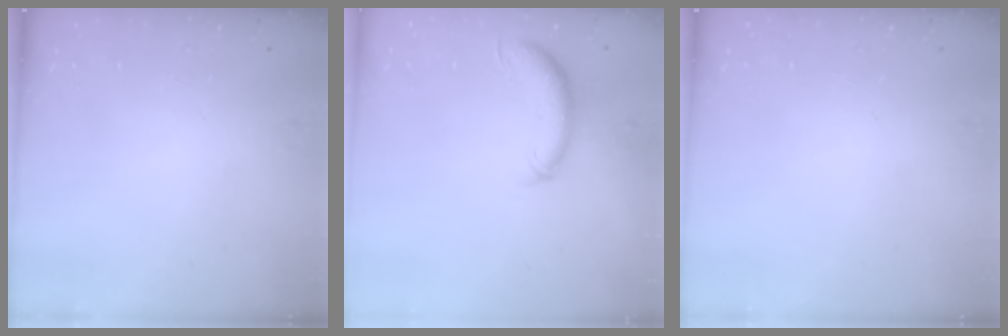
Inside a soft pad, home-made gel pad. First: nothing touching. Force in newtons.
{"total": 9.7, "press": 9.6, "slide": 1.8}
{"total": 0.0}